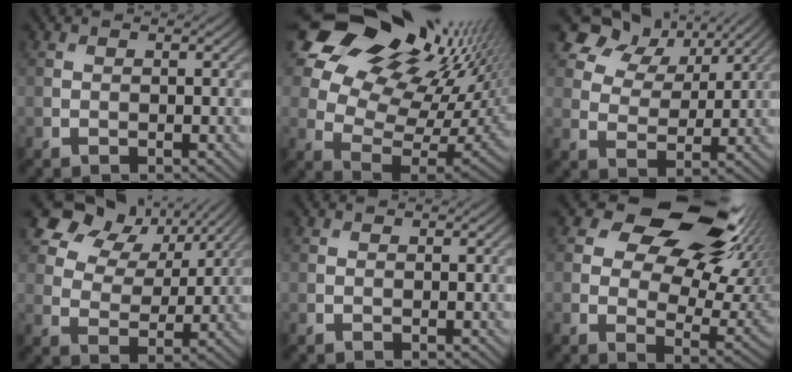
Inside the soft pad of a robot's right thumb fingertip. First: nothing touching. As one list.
[{"total": 18.7, "force": [11.7, 10.4, 10.3], "torque": [-0.204, 0.021, 0.202]}, {"total": 9.1, "force": [6.0, 5.5, 4.1], "torque": [-0.089, -0.003, 0.110]}, {"total": 11.1, "force": [6.9, 7.0, 5.2], "torque": [-0.123, 0.000, 0.125]}, {"total": 0.0}, {"total": 16.9, "force": [8.8, 9.6, 10.9], "torque": [-0.167, 0.005, 0.135]}]